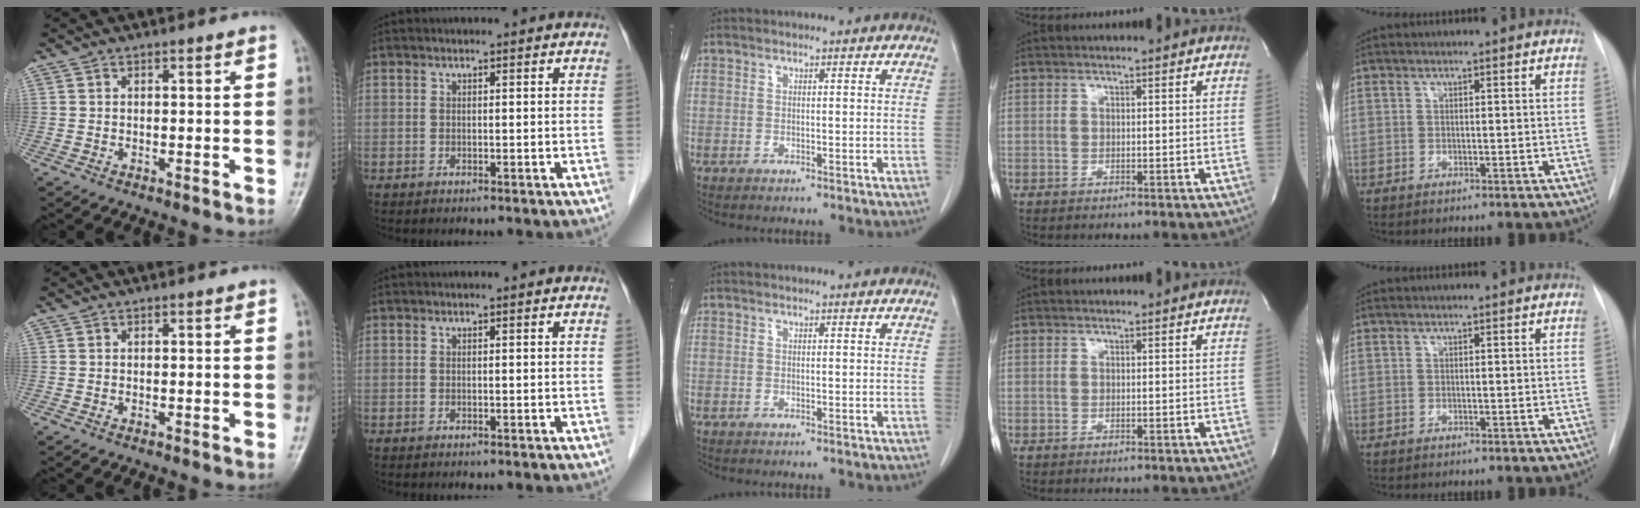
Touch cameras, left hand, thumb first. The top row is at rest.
{}